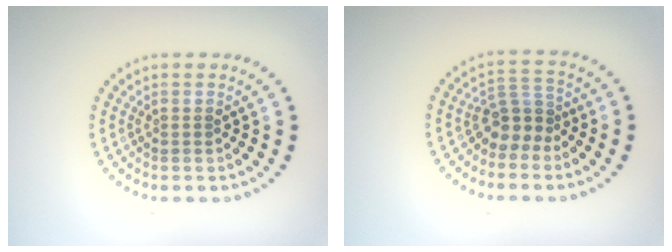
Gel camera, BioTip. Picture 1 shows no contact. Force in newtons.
{"total": 2.8, "press": 2.3, "slide": 1.7}